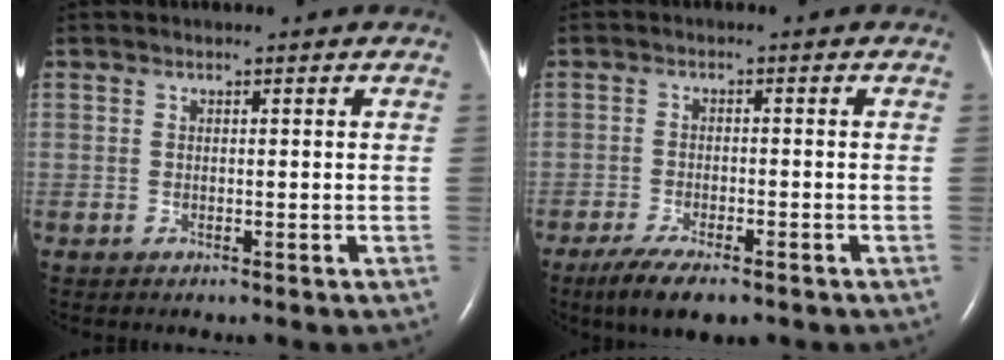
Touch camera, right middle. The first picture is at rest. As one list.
[{"total": 7.2, "force": [-5.1, 1.9, 4.7], "torque": [-0.082, -0.015, -0.079]}]